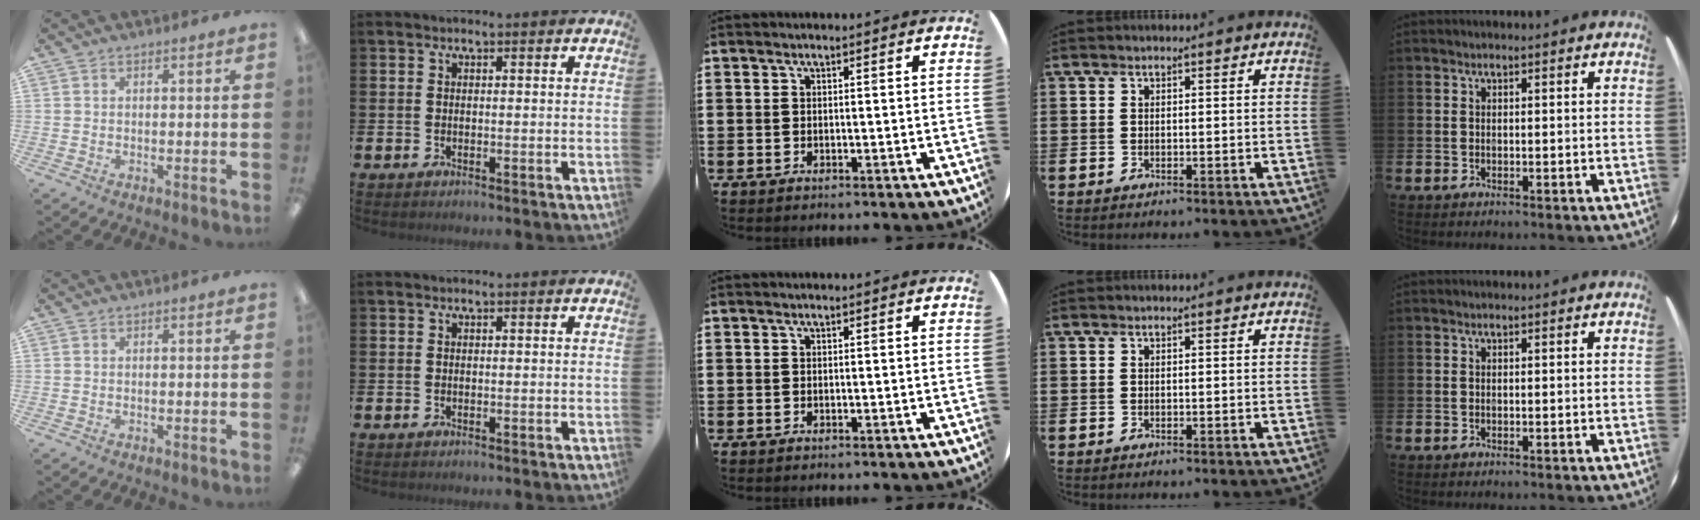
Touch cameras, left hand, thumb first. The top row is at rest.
{}